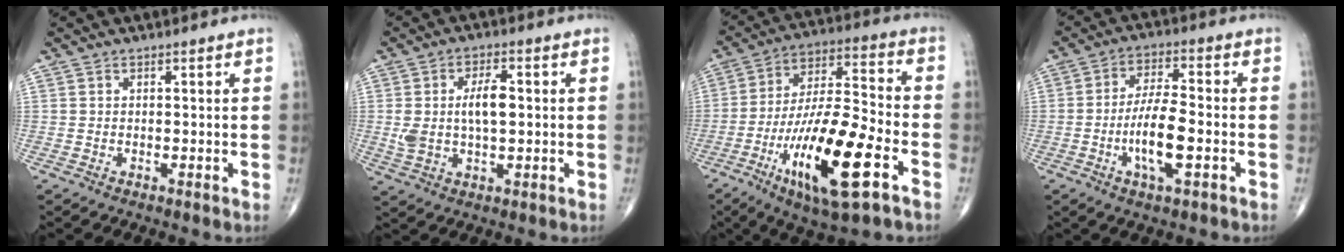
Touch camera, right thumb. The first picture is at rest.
{"total": 8.5, "force": [0.7, 4.1, 7.4], "torque": [-0.142, 0.008, 0.016]}
{"total": 21.3, "force": [-8.8, 5.5, 18.6], "torque": [-0.357, 0.033, -0.147]}
{"total": 9.8, "force": [-2.7, 2.8, 8.9], "torque": [-0.167, 0.014, -0.053]}